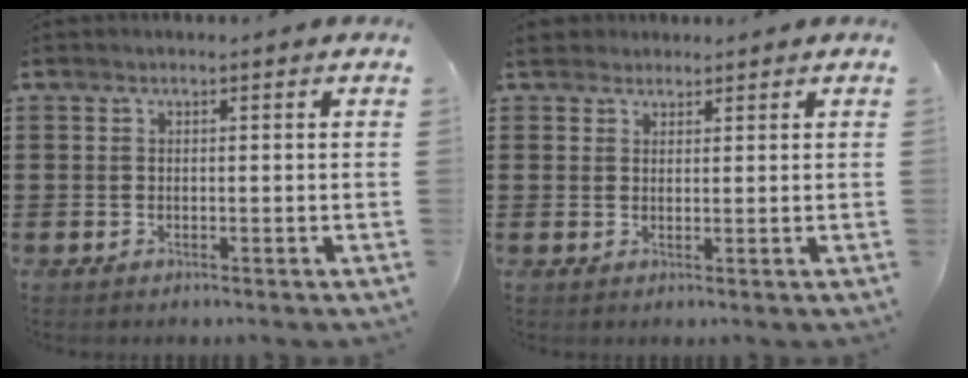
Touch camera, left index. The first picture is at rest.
{"total": 2.2, "force": [1.9, 1.1, 0.1], "torque": [-0.009, 0.007, 0.037]}